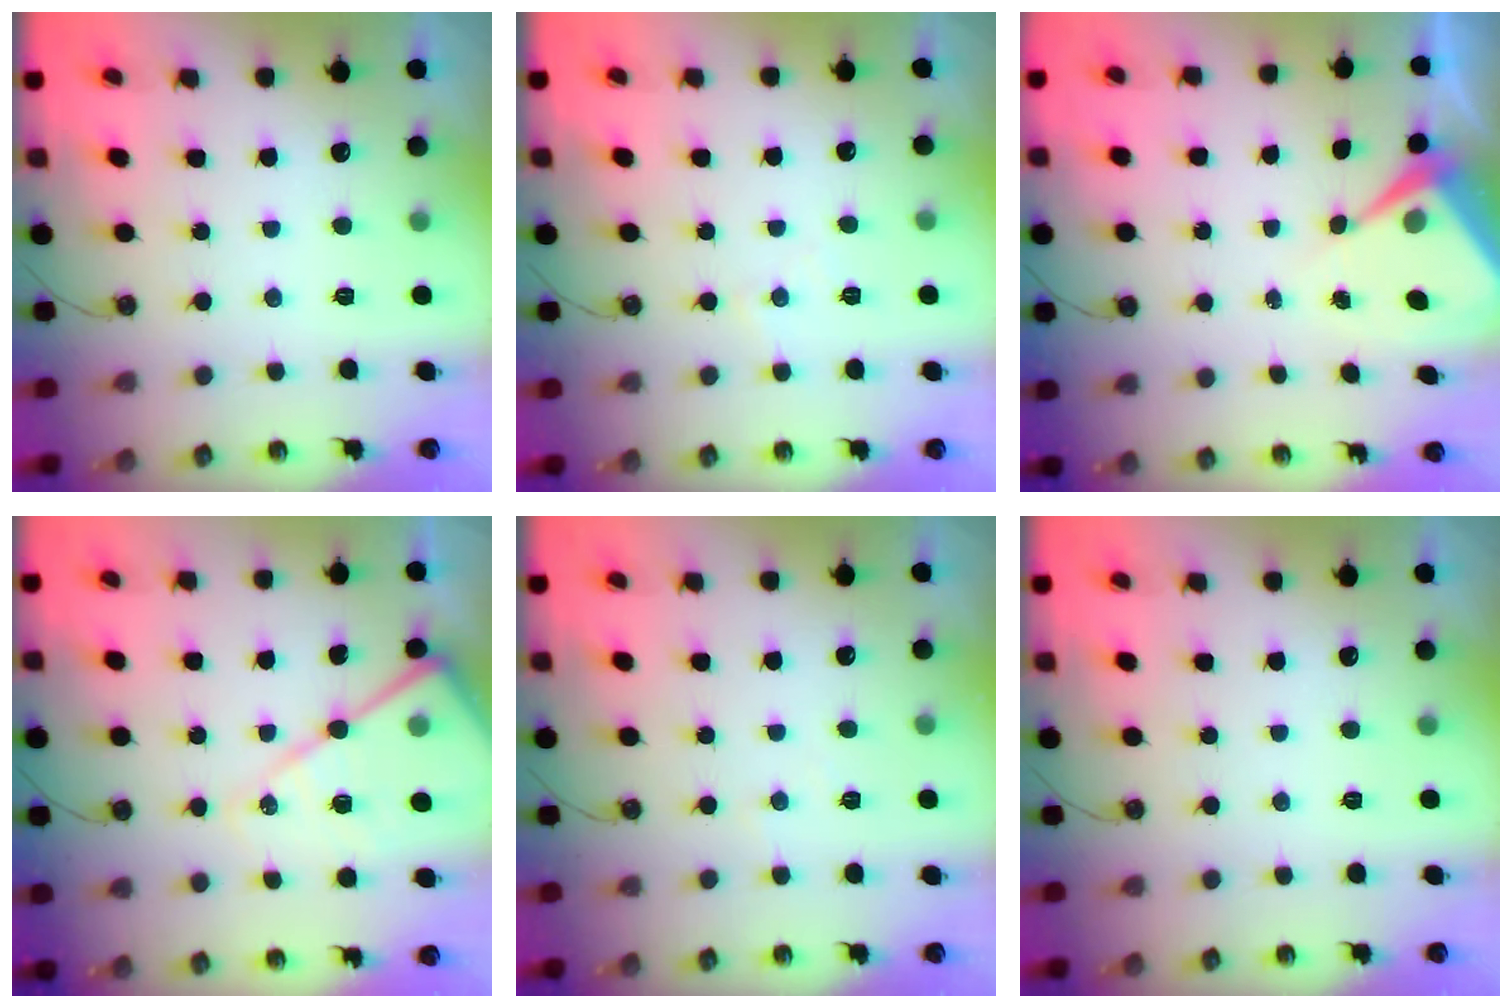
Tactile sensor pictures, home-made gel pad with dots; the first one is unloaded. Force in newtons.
{"total": 4.0, "press": 4.0, "slide": 0.5}
{"total": 6.6, "press": 6.5, "slide": 0.7}
{"total": 16.4, "press": 16.4, "slide": 1.4}
{"total": 2.1, "press": 2.1, "slide": 0.4}
{"total": 0.0}